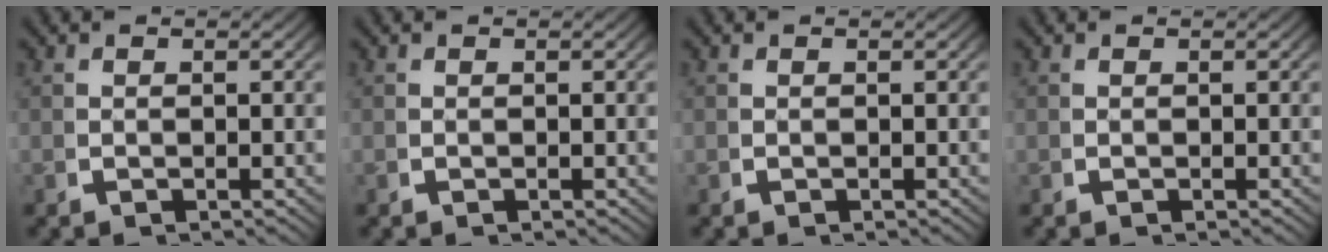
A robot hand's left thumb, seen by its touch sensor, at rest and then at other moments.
{"total": 0.0}
{"total": 0.0}
{"total": 0.0}